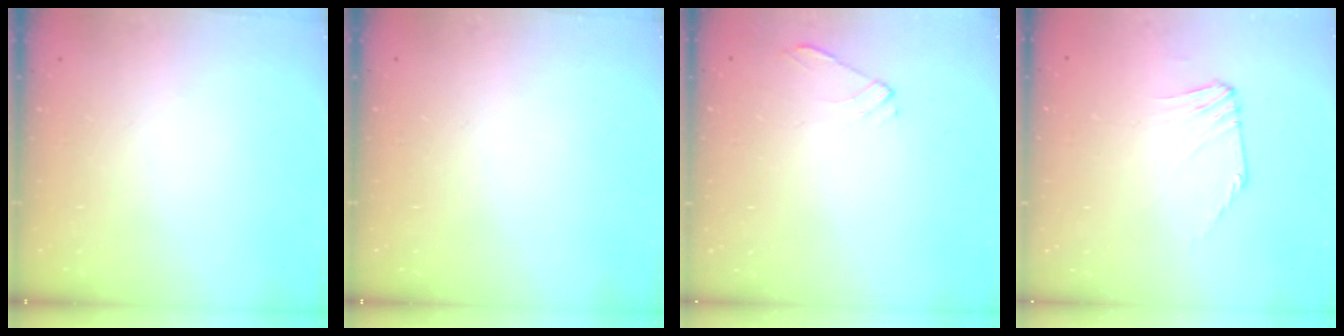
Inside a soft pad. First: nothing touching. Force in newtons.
{"total": 0.0}
{"total": 2.3, "press": 2.2, "slide": 0.6}
{"total": 0.0}